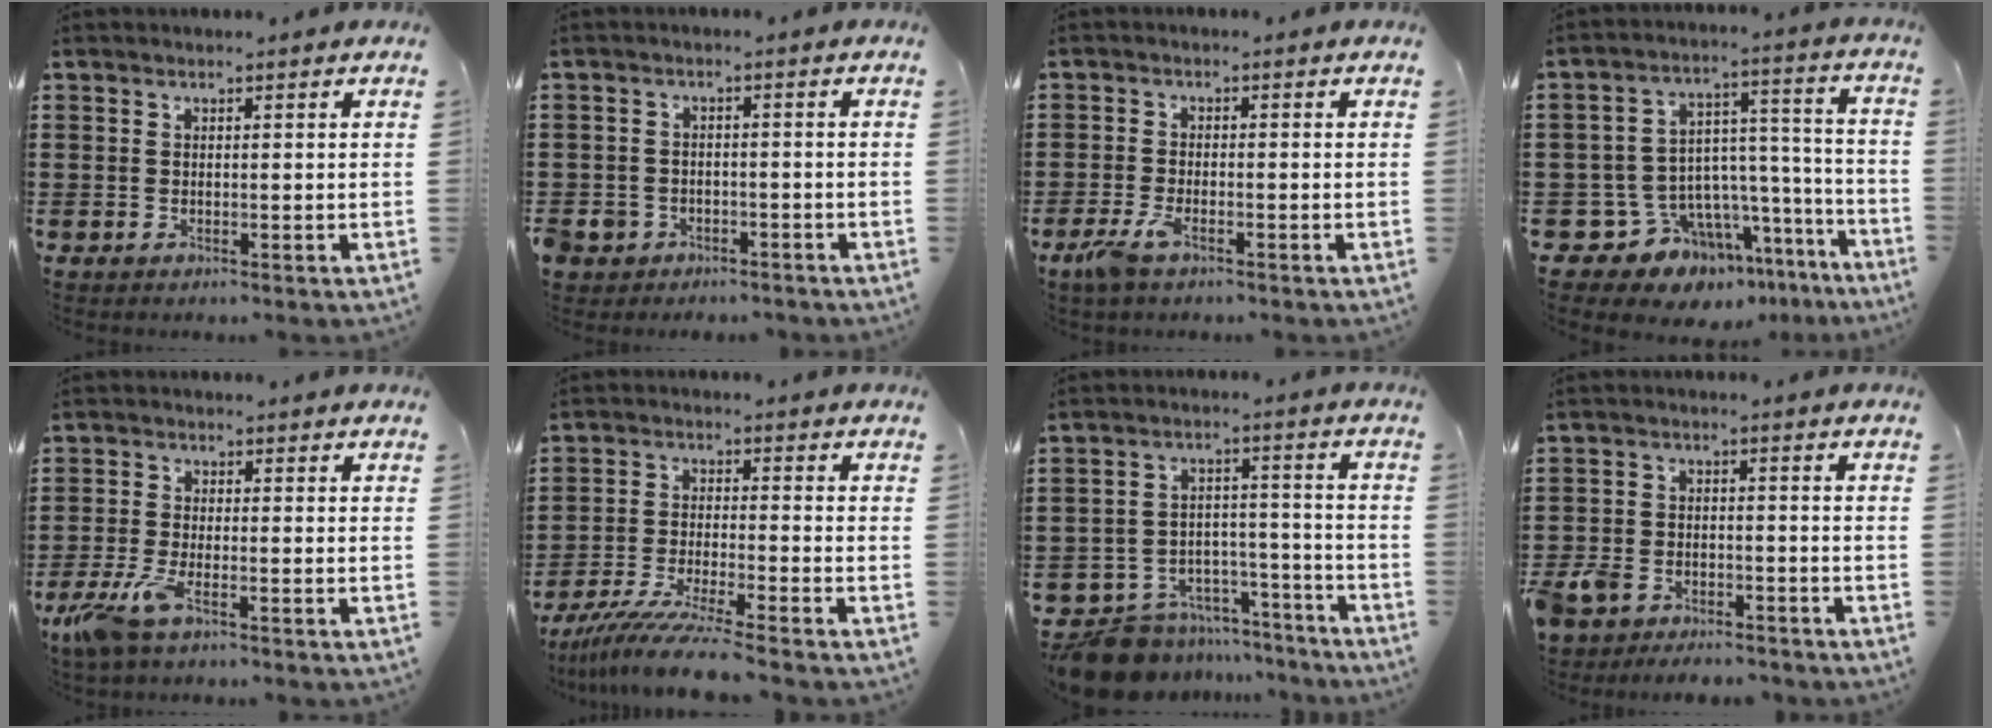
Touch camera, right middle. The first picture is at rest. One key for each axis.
{"total": 2.6, "fx": -2.2, "fy": 1.5, "fz": -0.1, "tx": -0.007, "ty": 0.001, "tz": -0.050}
{"total": 3.3, "fx": -1.9, "fy": 0.9, "fz": 2.5, "tx": -0.064, "ty": -0.003, "tz": -0.042}
{"total": 9.3, "fx": -7.3, "fy": 5.6, "fz": 1.6, "tx": -0.055, "ty": 0.000, "tz": -0.132}
{"total": 5.3, "fx": -3.0, "fy": 1.3, "fz": 4.1, "tx": -0.109, "ty": -0.017, "tz": -0.061}
{"total": 7.2, "fx": -6.3, "fy": -0.5, "fz": 3.4, "tx": -0.076, "ty": -0.020, "tz": -0.122}
{"total": 10.3, "fx": -9.6, "fy": 3.2, "fz": 2.0, "tx": -0.047, "ty": 0.038, "tz": -0.188}
{"total": 4.8, "fx": -4.3, "fy": 1.9, "fz": 1.0, "tx": -0.045, "ty": -0.001, "tz": -0.095}